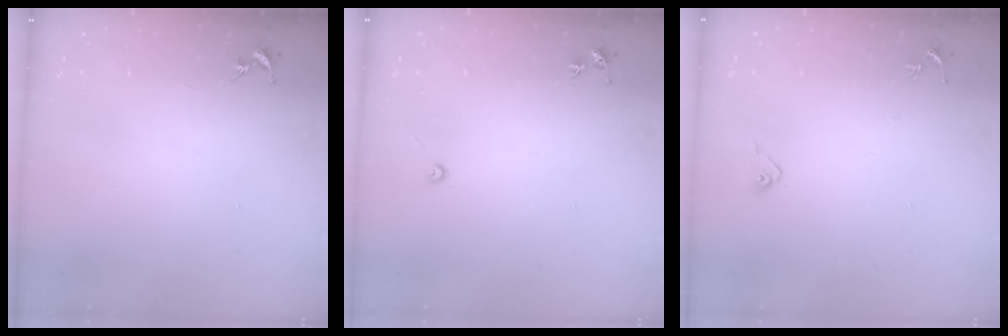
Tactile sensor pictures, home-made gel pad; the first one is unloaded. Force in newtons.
{"total": 3.0, "press": 3.0, "slide": 0.3}
{"total": 4.5, "press": 4.4, "slide": 0.8}